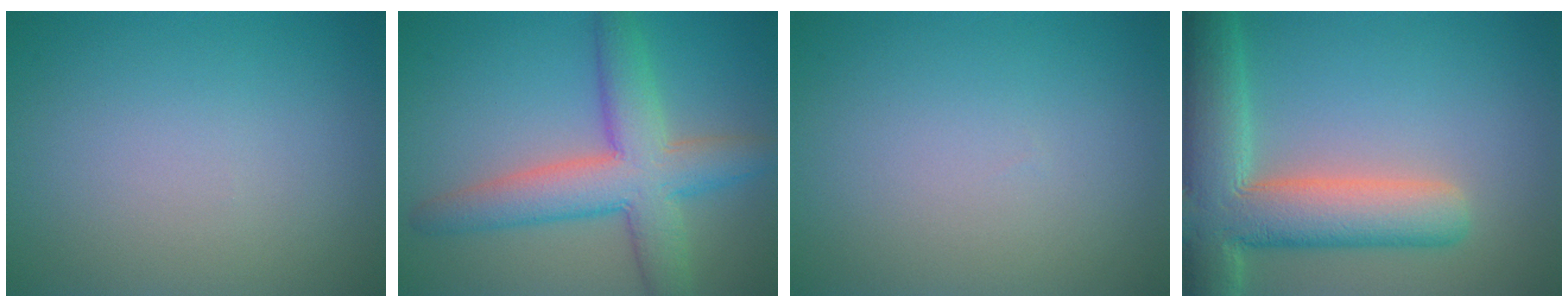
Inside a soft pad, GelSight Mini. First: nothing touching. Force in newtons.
{"total": 7.3, "press": 7.3, "slide": 0.4}
{"total": 0.0}
{"total": 9.7, "press": 9.6, "slide": 1.2}